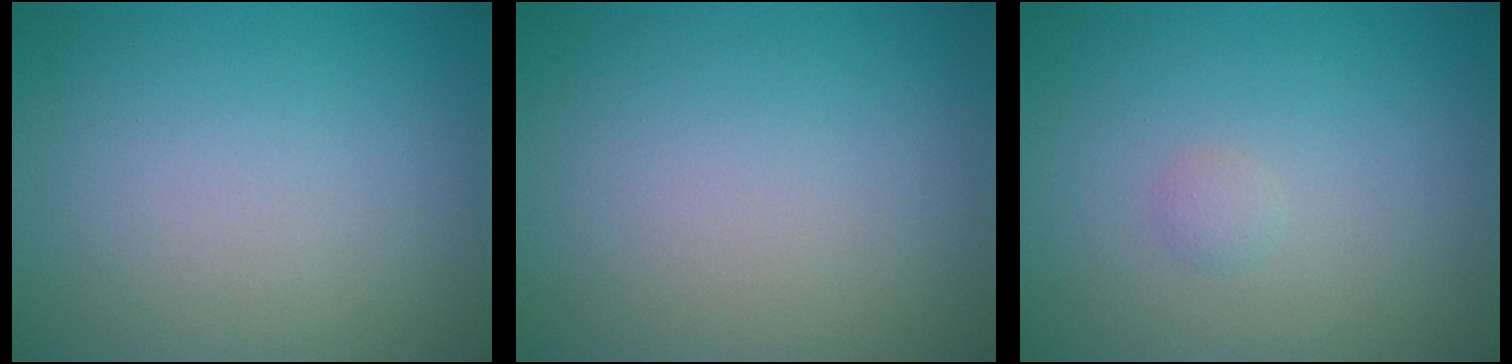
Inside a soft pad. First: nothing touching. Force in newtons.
{"total": 0.0}
{"total": 0.7, "press": 0.7, "slide": 0.1}